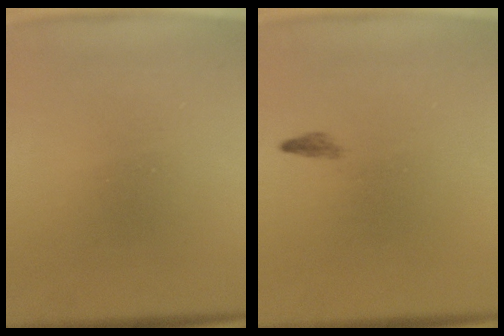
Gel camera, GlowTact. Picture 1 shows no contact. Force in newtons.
{"total": 0.5}